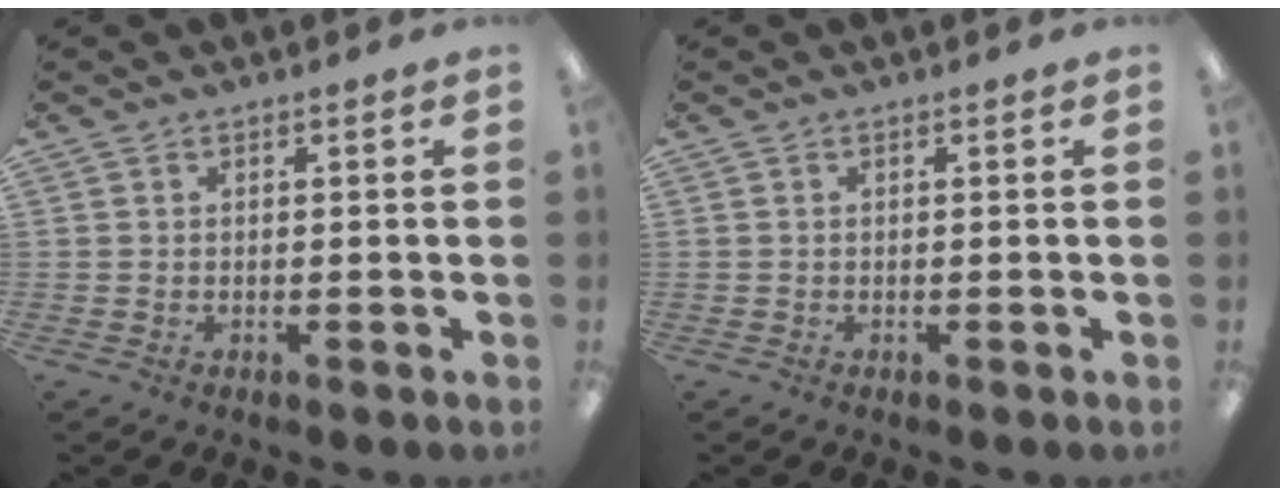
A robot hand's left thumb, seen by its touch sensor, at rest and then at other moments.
{"total": 0.0}